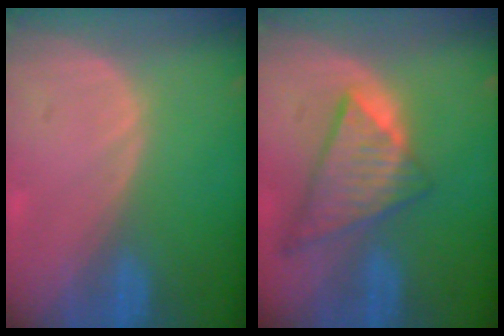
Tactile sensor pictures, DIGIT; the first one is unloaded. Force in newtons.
{"total": 8.9, "press": 7.7, "slide": 4.4}